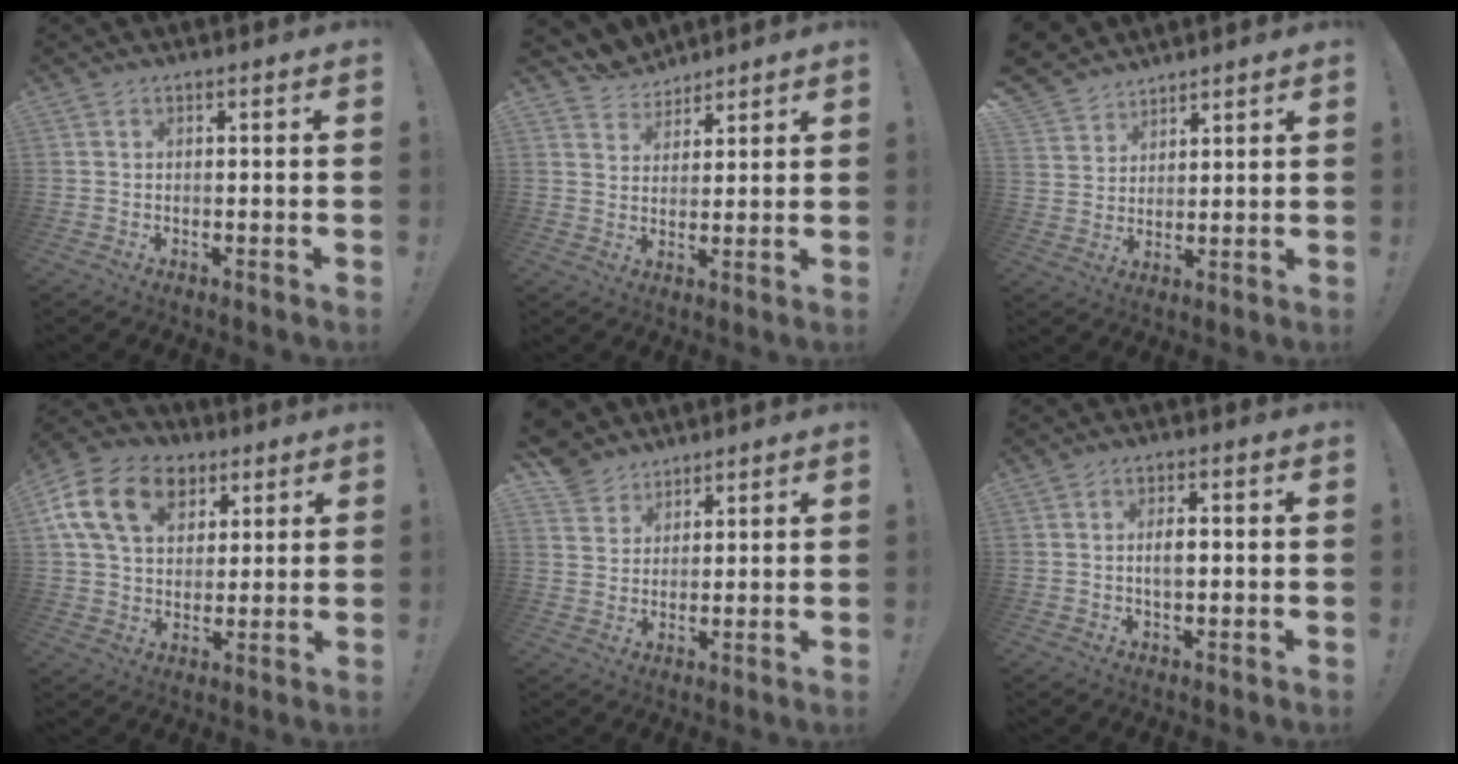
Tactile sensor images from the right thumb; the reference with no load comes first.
{"total": 7.2, "force": [6.5, 3.2, 0.4], "torque": [-0.017, -0.050, 0.127]}
{"total": 7.2, "force": [5.6, 4.5, 0.8], "torque": [-0.031, -0.043, 0.115]}
{"total": 18.0, "force": [7.4, 12.8, 10.3], "torque": [-0.162, -0.025, 0.139]}
{"total": 7.5, "force": [5.7, 4.9, 0.6], "torque": [-0.014, -0.049, 0.113]}
{"total": 3.8, "force": [0.0, 1.8, 3.3], "torque": [-0.057, 0.002, -0.006]}